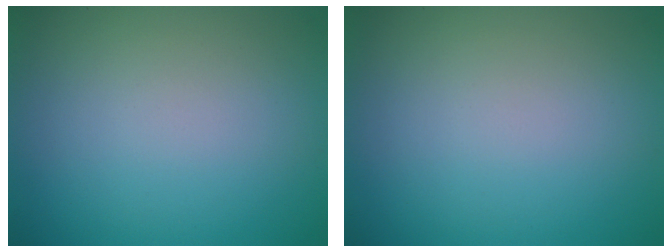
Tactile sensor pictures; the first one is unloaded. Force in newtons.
{"total": 0.0}